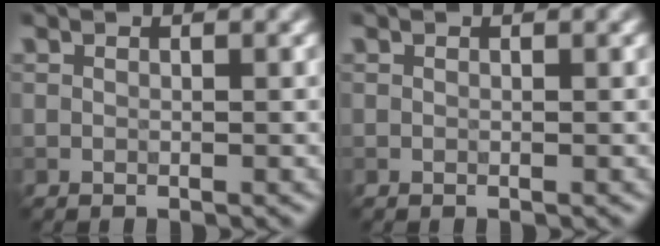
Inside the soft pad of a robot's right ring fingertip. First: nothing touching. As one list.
[{"total": 0.0}]